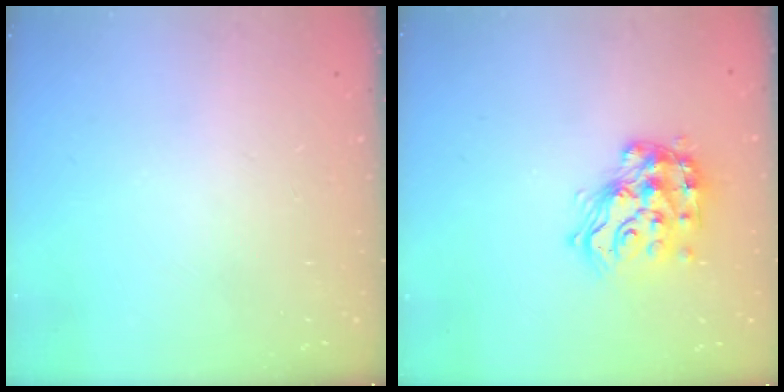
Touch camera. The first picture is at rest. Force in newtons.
{"total": 16.6, "press": 16.5, "slide": 1.2}